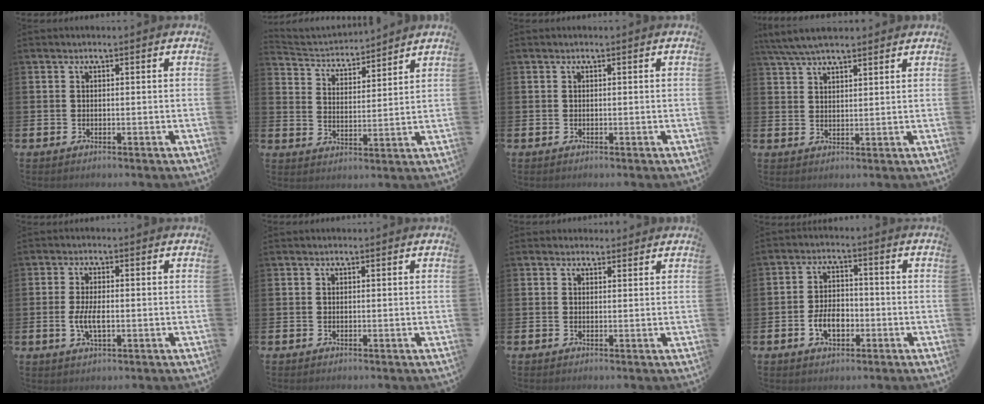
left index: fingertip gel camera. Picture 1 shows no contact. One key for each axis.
{"total": 3.7, "fx": 3.6, "fy": 0.8, "fz": -0.1, "tx": -0.017, "ty": -0.034, "tz": 0.057}
{"total": 0.0}
{"total": 5.5, "fx": 5.0, "fy": 1.2, "fz": 2.0, "tx": -0.046, "ty": -0.012, "tz": 0.092}
{"total": 3.8, "fx": -0.4, "fy": 1.6, "fz": 3.4, "tx": -0.063, "ty": -0.001, "tz": -0.012}
{"total": 0.0}
{"total": 1.3, "fx": 1.2, "fy": 0.6, "fz": 0.0, "tx": 0.019, "ty": -0.002, "tz": 0.017}
{"total": 4.6, "fx": -1.5, "fy": 2.8, "fz": 3.3, "tx": -0.046, "ty": 0.003, "tz": -0.031}